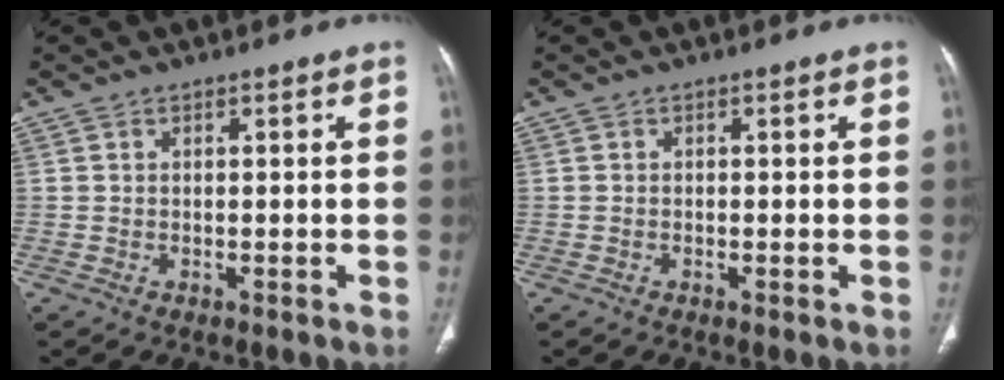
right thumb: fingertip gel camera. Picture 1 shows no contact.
{"total": 0.0}